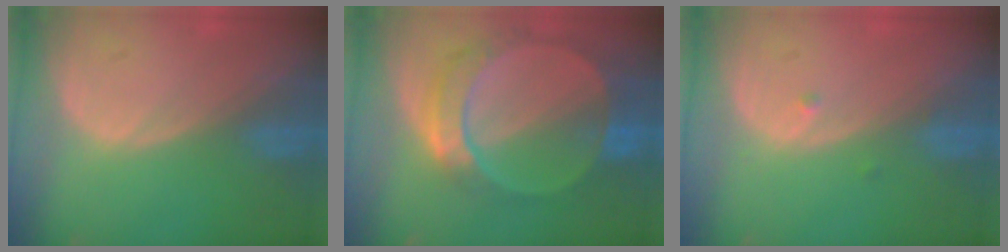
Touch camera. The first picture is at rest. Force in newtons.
{"total": 9.5, "press": 8.2, "slide": 4.8}
{"total": 0.9, "press": 0.7, "slide": 0.5}